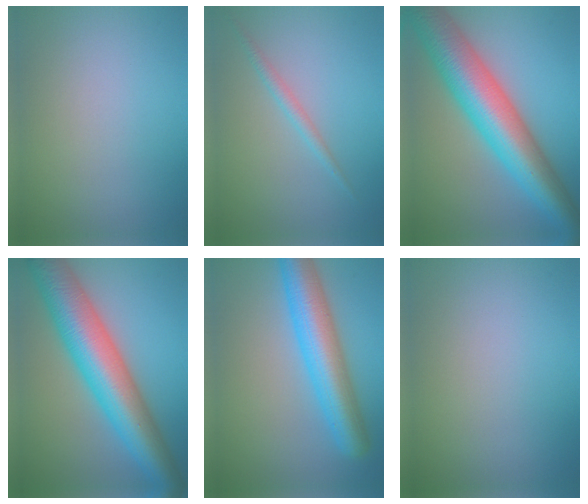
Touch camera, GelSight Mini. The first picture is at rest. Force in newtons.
{"total": 1.3, "press": 1.3, "slide": 0.0}
{"total": 11.6, "press": 11.6, "slide": 0.4}
{"total": 11.2, "press": 11.2, "slide": 0.1}
{"total": 7.6, "press": 7.6, "slide": 0.2}
{"total": 0.0}